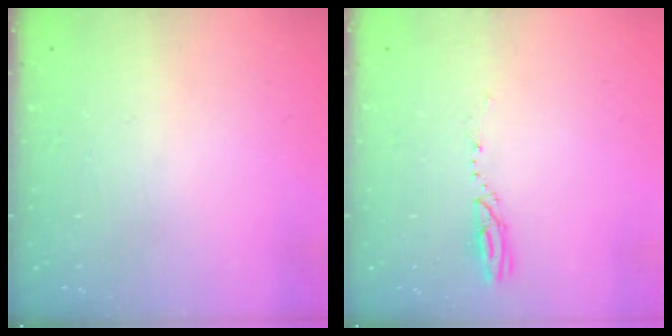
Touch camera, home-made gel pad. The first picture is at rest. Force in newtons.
{"total": 2.9, "press": 2.9, "slide": 0.4}